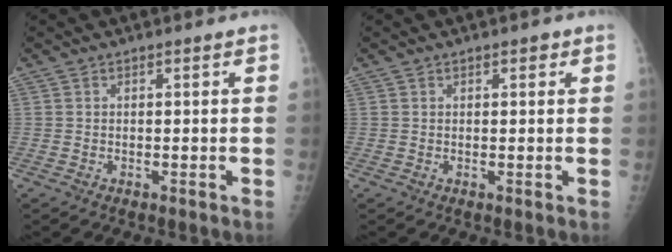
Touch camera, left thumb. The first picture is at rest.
{"total": 1.2, "force": [0.7, 0.6, 0.8], "torque": [-0.001, -0.001, 0.006]}